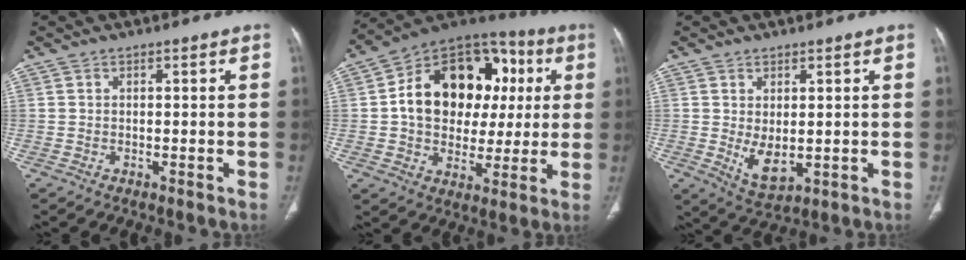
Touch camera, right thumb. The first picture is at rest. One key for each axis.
{"total": 22.3, "fx": 3.2, "fy": 16.2, "fz": 14.9, "tx": -0.196, "ty": 0.031, "tz": 0.053}
{"total": 5.7, "fx": -0.2, "fy": 3.0, "fz": 4.8, "tx": -0.081, "ty": -0.016, "tz": 0.015}